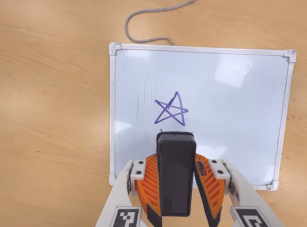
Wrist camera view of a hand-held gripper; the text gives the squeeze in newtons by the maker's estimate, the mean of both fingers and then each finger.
{"total": 6.3, "left": 4.9, "right": 7.7}